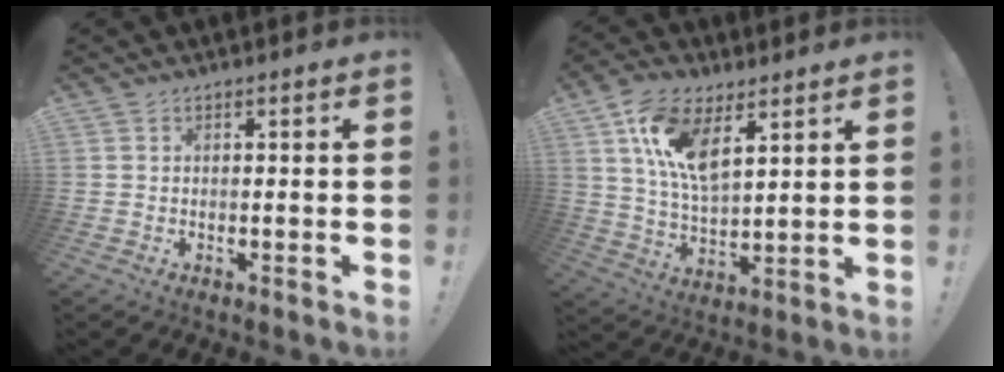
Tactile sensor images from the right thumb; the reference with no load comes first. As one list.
[{"total": 14.5, "force": [7.6, 6.6, 10.4], "torque": [-0.207, -0.026, 0.137]}]